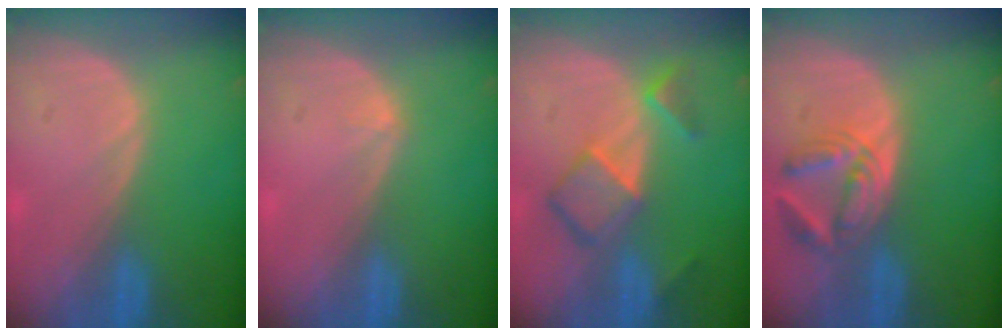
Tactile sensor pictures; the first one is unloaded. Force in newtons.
{"total": 0.6, "press": 0.4, "slide": 0.5}
{"total": 7.1, "press": 6.0, "slide": 3.6}
{"total": 5.7, "press": 5.7, "slide": 0.6}